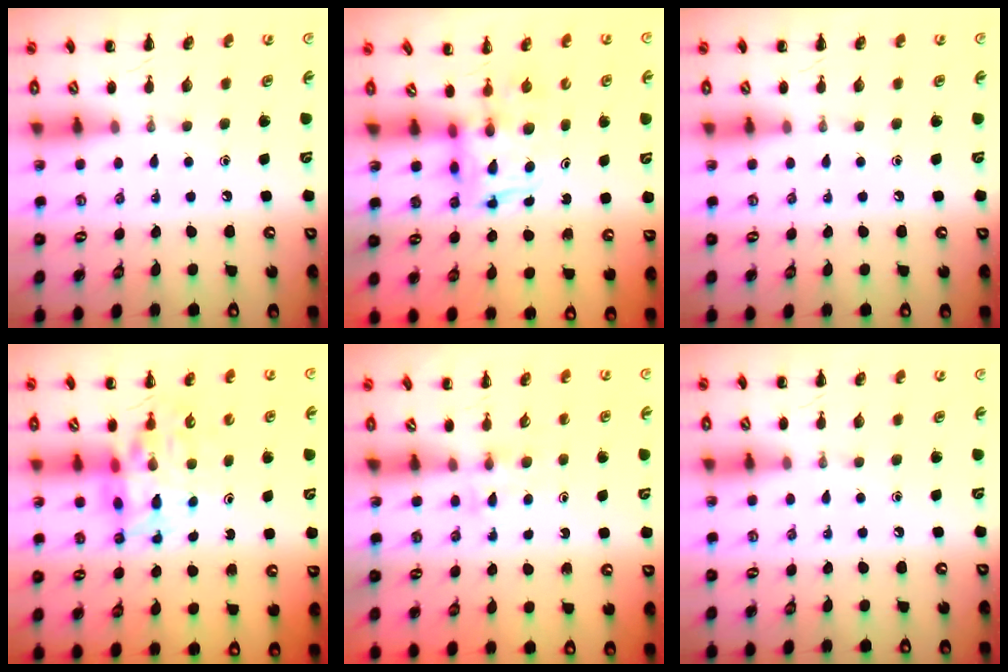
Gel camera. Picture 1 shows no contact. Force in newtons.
{"total": 2.7, "press": 2.7, "slide": 0.2}
{"total": 0.0}
{"total": 9.6, "press": 9.2, "slide": 2.7}
{"total": 3.1, "press": 2.8, "slide": 1.3}
{"total": 0.0}